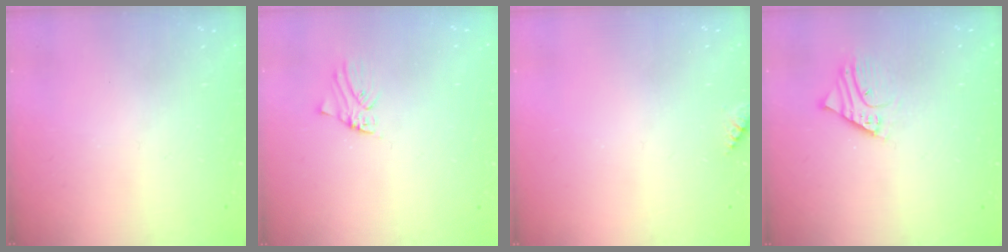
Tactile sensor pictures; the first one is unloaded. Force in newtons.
{"total": 0.5, "press": 0.5, "slide": 0.1}
{"total": 3.5, "press": 3.5, "slide": 0.4}
{"total": 2.9, "press": 2.9, "slide": 0.3}